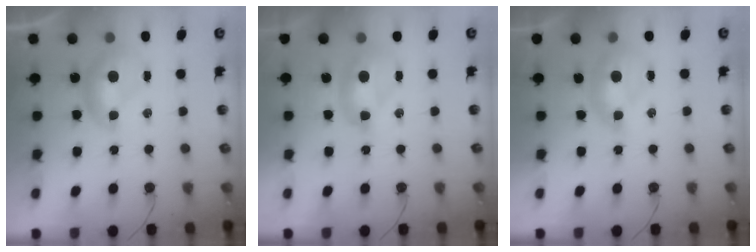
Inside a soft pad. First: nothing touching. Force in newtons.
{"total": 2.5, "press": 2.5, "slide": 0.1}
{"total": 1.8, "press": 1.7, "slide": 0.6}